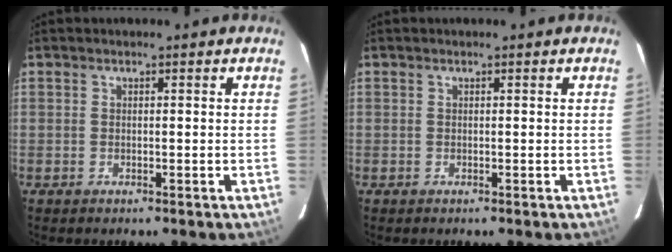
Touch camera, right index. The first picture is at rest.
{"total": 0.0}